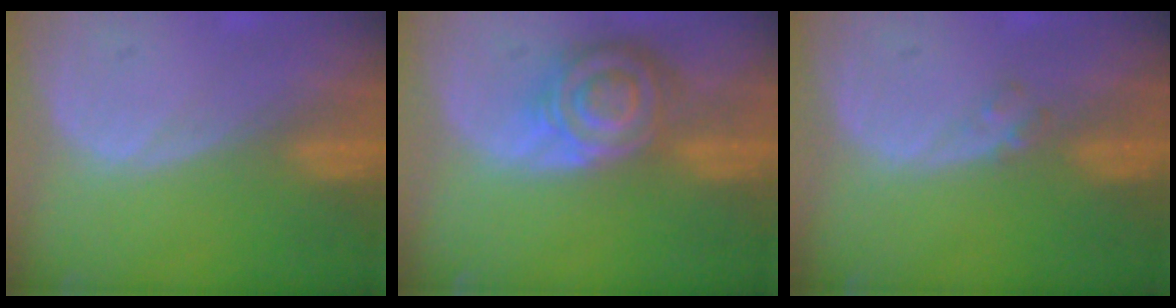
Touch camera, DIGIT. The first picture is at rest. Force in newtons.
{"total": 8.4, "press": 7.3, "slide": 4.2}
{"total": 1.2, "press": 1.2, "slide": 0.2}